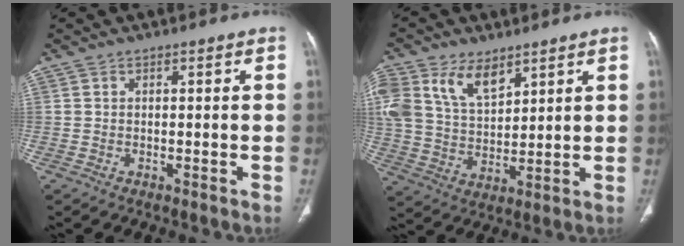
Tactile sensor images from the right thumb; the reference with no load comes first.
{"total": 14.6, "force": [8.0, 8.7, 8.5], "torque": [-0.162, -0.016, 0.161]}